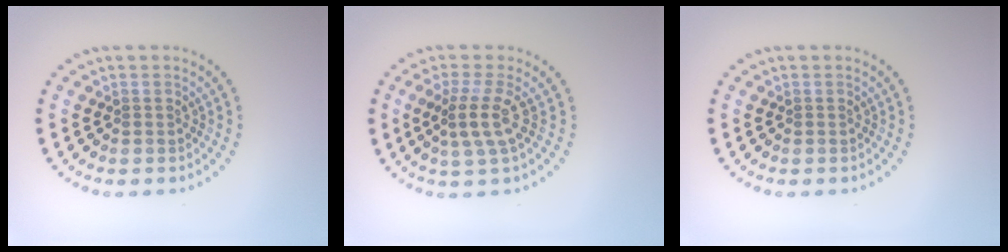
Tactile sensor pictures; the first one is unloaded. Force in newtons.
{"total": 2.9, "press": 2.2, "slide": 1.9}
{"total": 0.0}